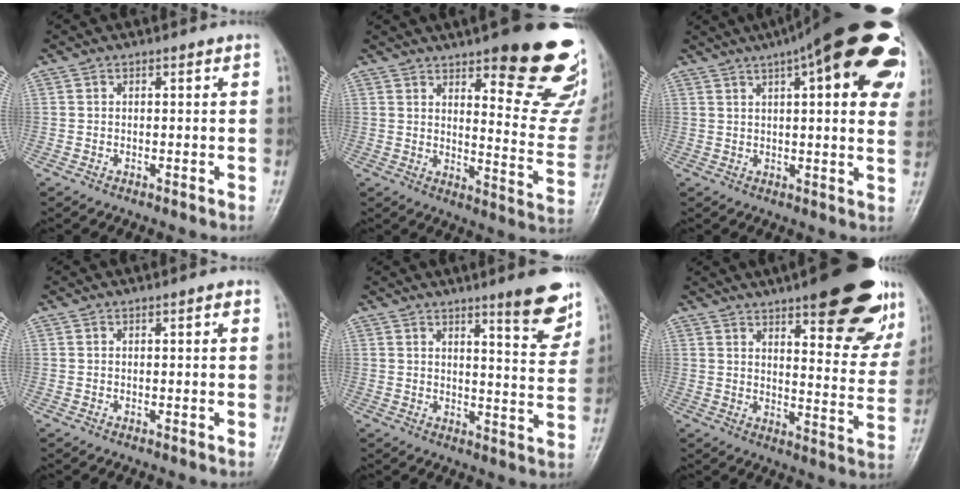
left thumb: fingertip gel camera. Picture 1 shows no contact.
{"total": 25.9, "force": [16.1, 7.4, 18.8], "torque": [-0.188, -0.087, 0.205]}
{"total": 27.7, "force": [12.4, 8.0, 23.5], "torque": [-0.244, 0.027, 0.163]}
{"total": 1.2, "force": [0.4, 0.4, 1.1], "torque": [-0.015, 0.002, 0.003]}
{"total": 9.9, "force": [6.5, 1.6, 7.3], "torque": [-0.074, -0.044, 0.087]}
{"total": 24.7, "force": [14.9, 7.6, 18.1], "torque": [-0.199, -0.053, 0.193]}